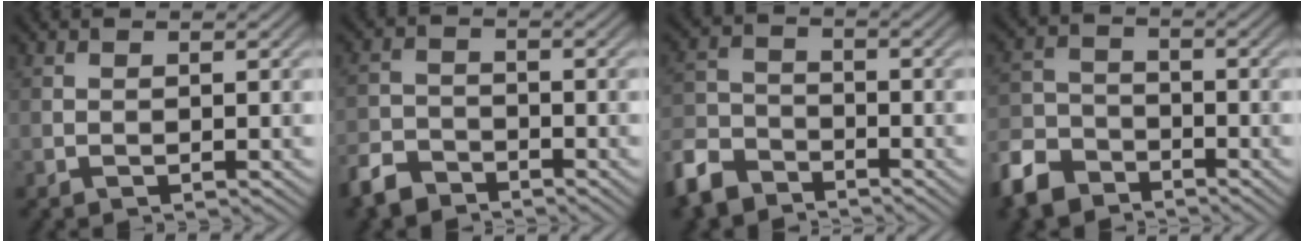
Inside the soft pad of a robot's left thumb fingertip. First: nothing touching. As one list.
[{"total": 4.7, "force": [-3.9, 2.1, 1.5], "torque": [-0.032, -0.005, -0.089]}, {"total": 7.4, "force": [-5.8, 3.7, 2.9], "torque": [-0.074, -0.010, -0.133]}, {"total": 7.5, "force": [-5.6, 4.0, 3.0], "torque": [-0.078, -0.010, -0.128]}]